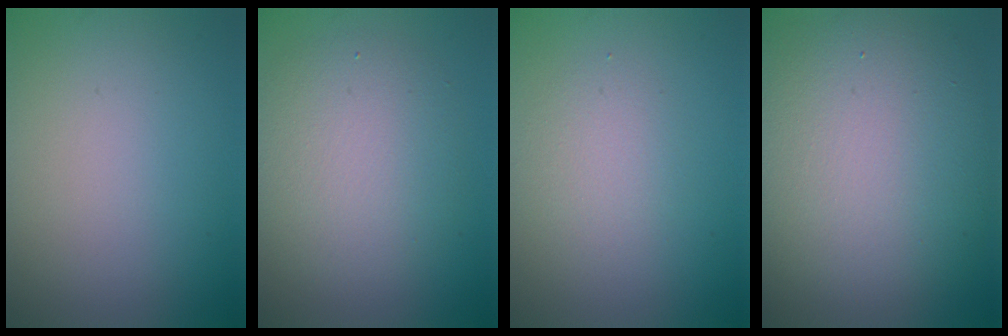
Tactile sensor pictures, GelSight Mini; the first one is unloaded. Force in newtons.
{"total": 5.1, "press": 5.1, "slide": 0.2}
{"total": 2.1, "press": 2.1, "slide": 0.1}
{"total": 13.0, "press": 12.9, "slide": 1.0}